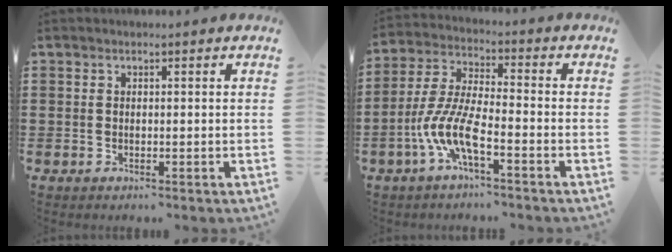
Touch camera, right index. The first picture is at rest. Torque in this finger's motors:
{"motor_torque": [1.35, -0.79, 0.49, 0.21]}